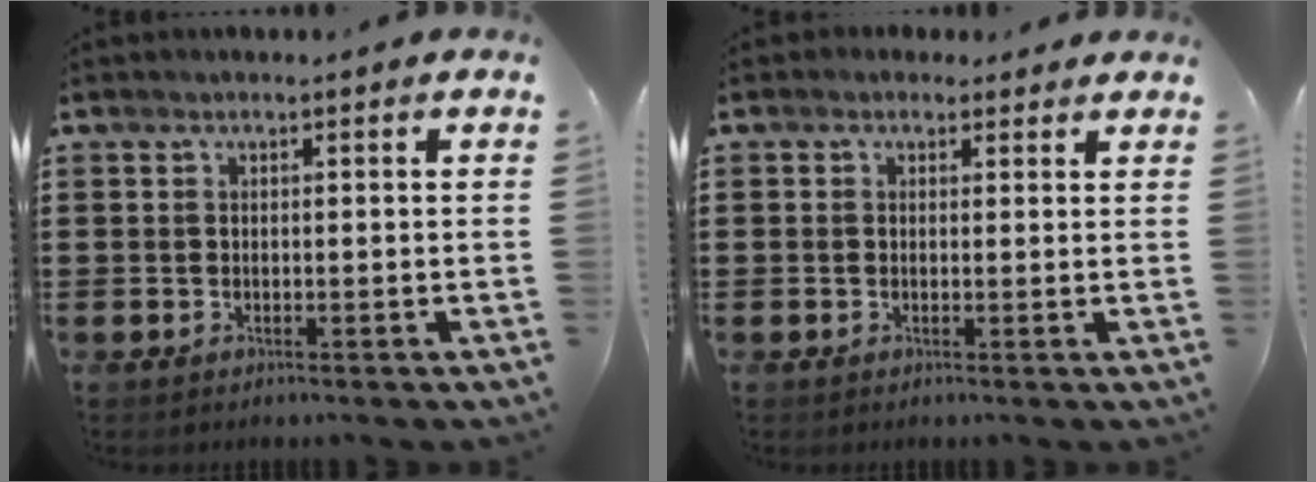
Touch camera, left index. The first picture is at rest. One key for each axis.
{"total": 1.3, "fx": 0.7, "fy": 1.1, "fz": 0.2, "tx": -0.010, "ty": 0.007, "tz": 0.014}